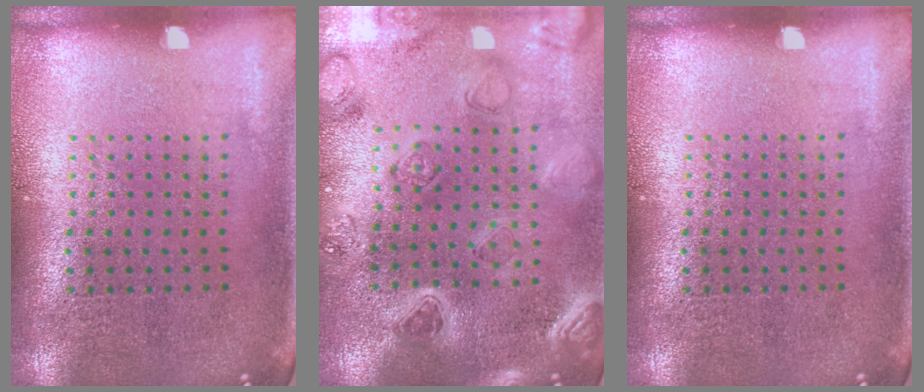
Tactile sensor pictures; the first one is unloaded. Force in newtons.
{"total": 2.2, "press": 2.2, "slide": 0.2}
{"total": 0.0}